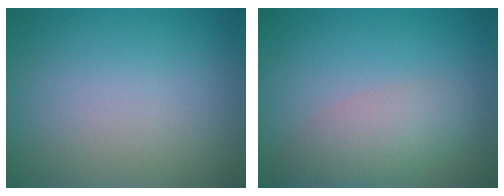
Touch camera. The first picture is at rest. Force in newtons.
{"total": 3.8, "press": 3.8, "slide": 0.2}